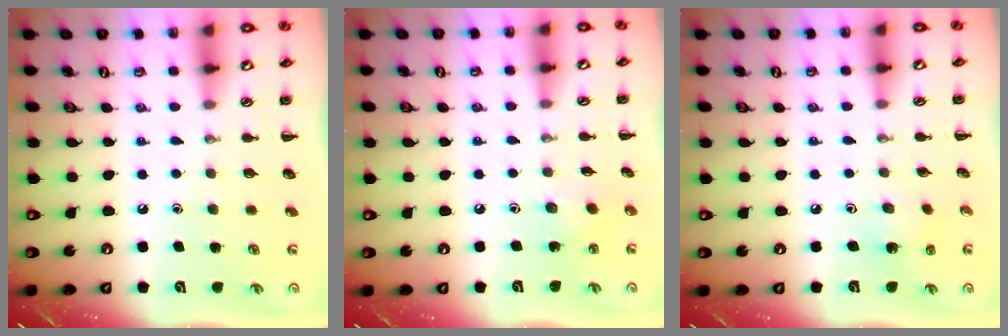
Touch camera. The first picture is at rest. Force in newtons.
{"total": 3.1, "press": 3.0, "slide": 0.8}
{"total": 2.1, "press": 2.0, "slide": 0.7}